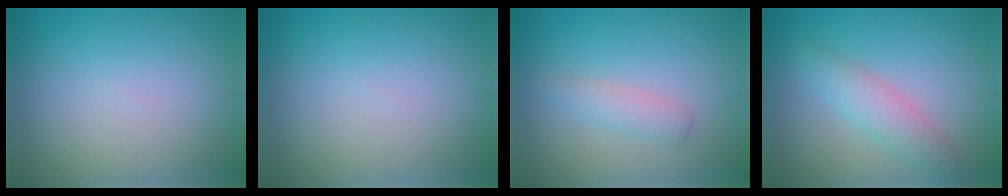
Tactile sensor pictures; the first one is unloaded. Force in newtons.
{"total": 0.0}
{"total": 1.7, "press": 1.7, "slide": 0.1}
{"total": 3.0, "press": 3.0, "slide": 0.2}